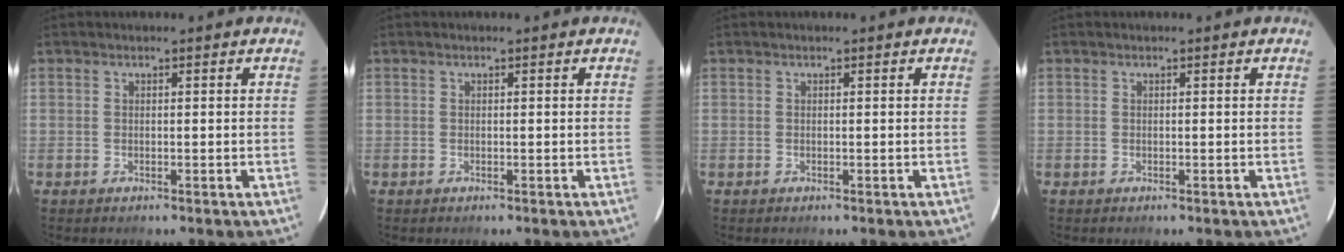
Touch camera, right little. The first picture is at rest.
{"total": 0.0}
{"total": 0.0}
{"total": 0.0}